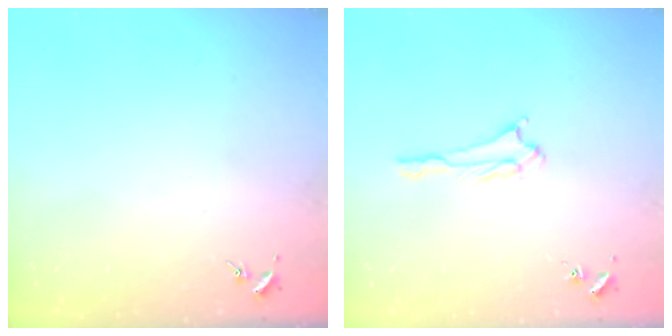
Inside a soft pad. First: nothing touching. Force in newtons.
{"total": 1.7, "press": 1.7, "slide": 0.3}